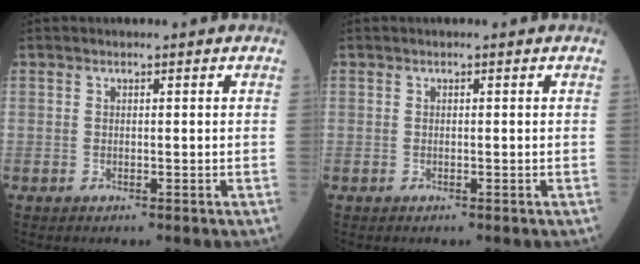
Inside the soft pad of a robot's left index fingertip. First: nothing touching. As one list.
[{"total": 0.0}]